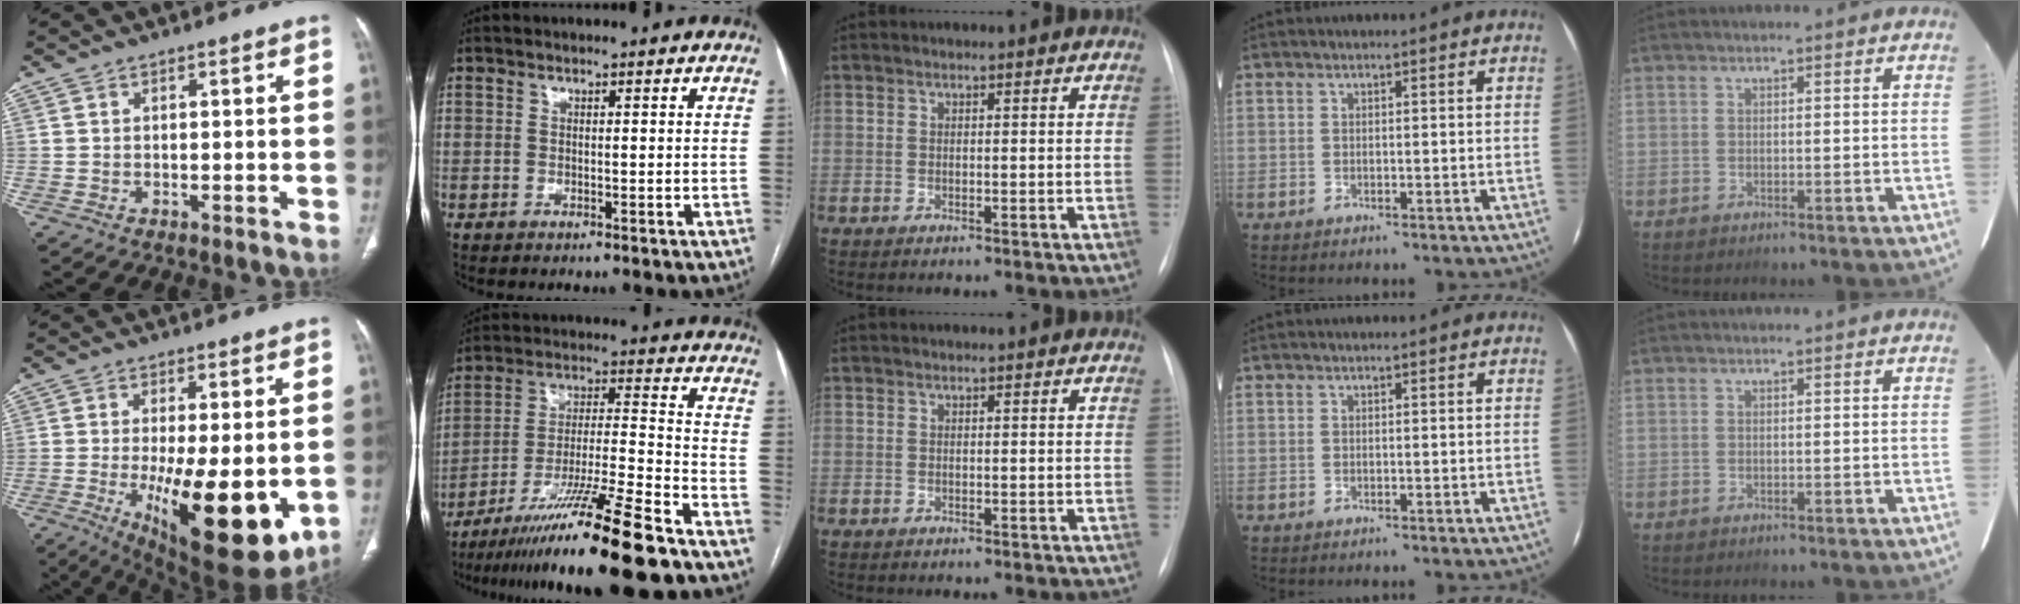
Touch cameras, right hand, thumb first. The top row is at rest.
{"thumb": {"total": 18.9, "force": [-3.9, 6.2, 17.5], "torque": [-0.253, -0.034, -0.038]}, "index": {"total": 19.7, "force": [-14.6, -1.0, 13.2], "torque": [-0.216, -0.030, -0.251]}}